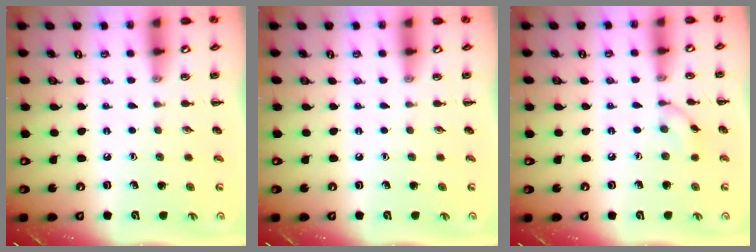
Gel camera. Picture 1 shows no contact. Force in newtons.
{"total": 0.0}
{"total": 6.4, "press": 6.3, "slide": 0.5}